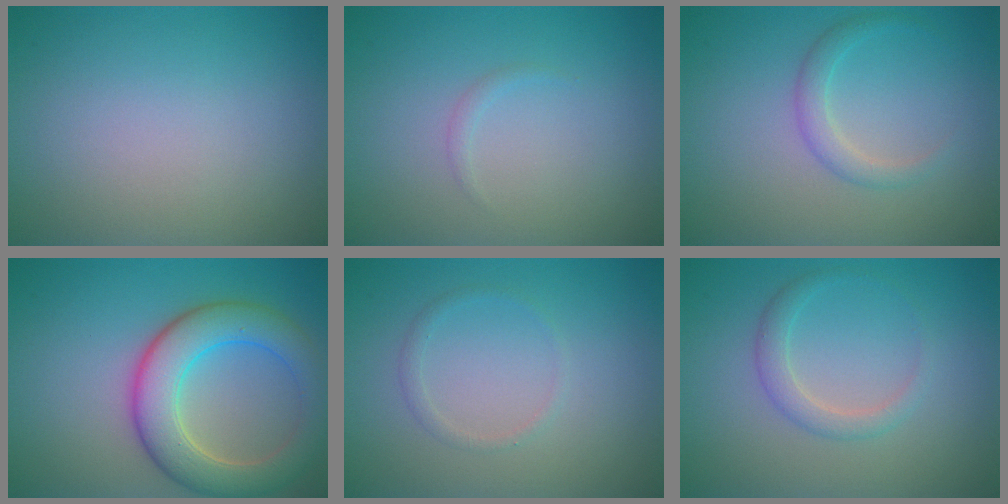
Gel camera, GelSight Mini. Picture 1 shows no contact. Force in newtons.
{"total": 0.5, "press": 0.5, "slide": 0.1}
{"total": 1.8, "press": 1.8, "slide": 0.2}
{"total": 7.0, "press": 6.9, "slide": 0.3}
{"total": 0.9, "press": 0.9, "slide": 0.1}
{"total": 1.8, "press": 1.8, "slide": 0.1}